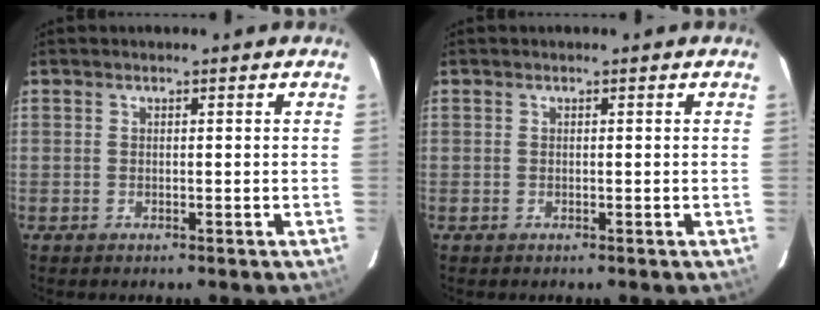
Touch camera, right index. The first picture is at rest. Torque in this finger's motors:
{"motor_torque": [0.04, 0.00, 0.00, 0.01]}